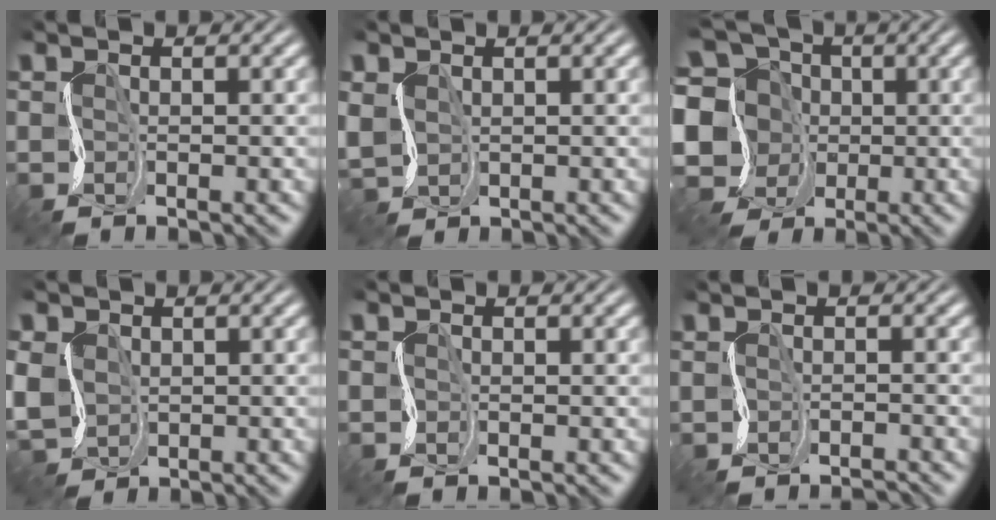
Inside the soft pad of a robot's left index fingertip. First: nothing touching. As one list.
[{"total": 1.7, "force": [0.7, 1.3, 0.9], "torque": [-0.032, -0.001, 0.013]}, {"total": 12.6, "force": [-0.7, 11.5, 5.0], "torque": [-0.131, 0.040, -0.049]}, {"total": 3.6, "force": [-0.1, 3.2, 1.7], "torque": [-0.058, -0.004, -0.009]}, {"total": 0.0}, {"total": 1.3, "force": [-1.1, 0.1, 0.7], "torque": [-0.012, -0.011, -0.029]}]